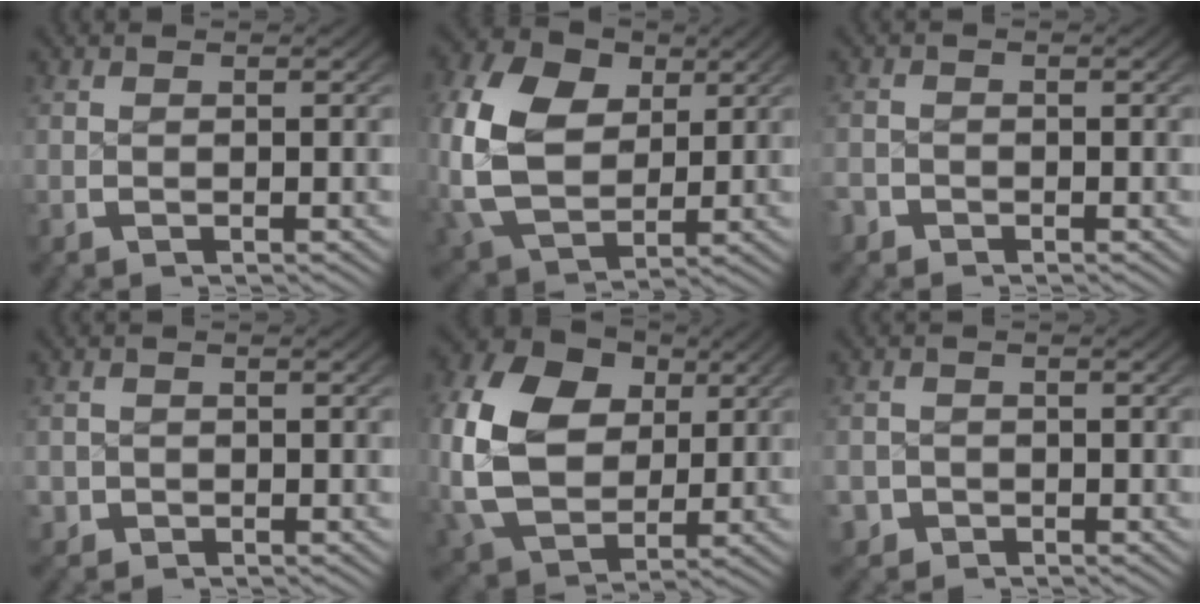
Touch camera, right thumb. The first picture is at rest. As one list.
[{"total": 12.4, "force": [1.1, 9.3, 8.2], "torque": [-0.215, -0.045, 0.038]}, {"total": 1.4, "force": [-1.0, 1.0, 0.1], "torque": [-0.003, -0.001, -0.023]}, {"total": 1.9, "force": [-0.9, 1.7, 0.2], "torque": [-0.008, -0.010, -0.014]}, {"total": 15.5, "force": [1.5, 11.8, 9.9], "torque": [-0.248, -0.042, 0.042]}, {"total": 2.9, "force": [-1.7, 2.3, 0.2], "torque": [-0.011, -0.016, -0.027]}]